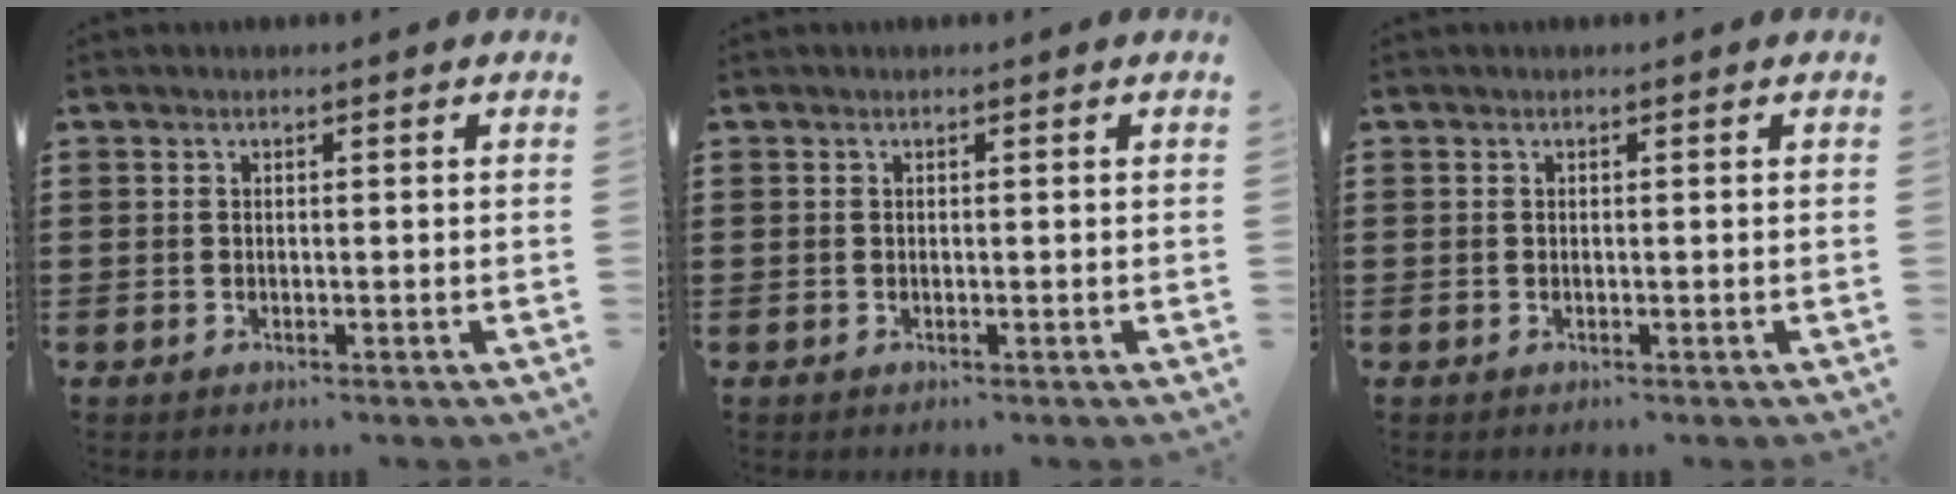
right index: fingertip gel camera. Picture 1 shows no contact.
{"total": 0.0}
{"total": 0.0}